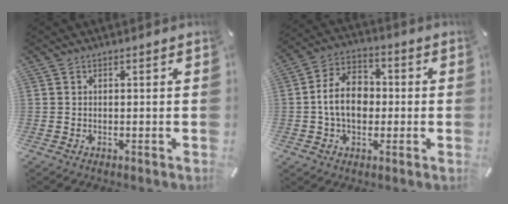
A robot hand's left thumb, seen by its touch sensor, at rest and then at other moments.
{"total": 10.5, "force": [-0.7, 7.8, 7.0], "torque": [-0.142, 0.012, -0.016]}